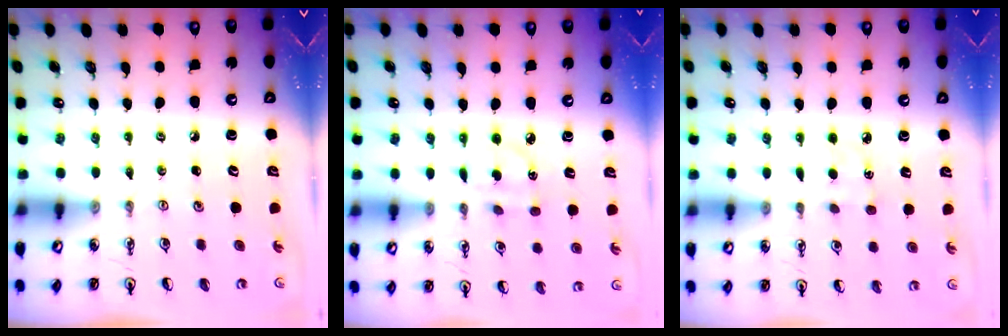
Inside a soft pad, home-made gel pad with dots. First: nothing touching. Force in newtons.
{"total": 3.5, "press": 3.4, "slide": 1.0}
{"total": 2.9, "press": 2.9, "slide": 0.3}